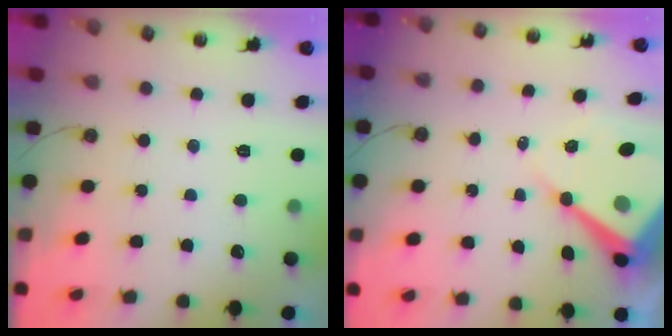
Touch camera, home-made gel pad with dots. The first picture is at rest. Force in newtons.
{"total": 13.4, "press": 13.4, "slide": 1.2}